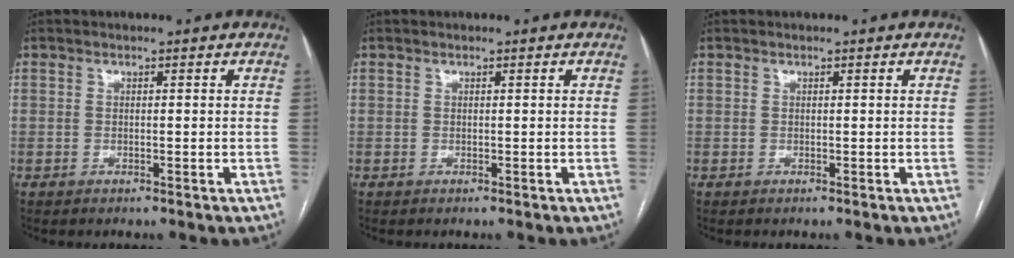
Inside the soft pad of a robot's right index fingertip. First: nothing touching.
{"total": 0.0}
{"total": 0.0}